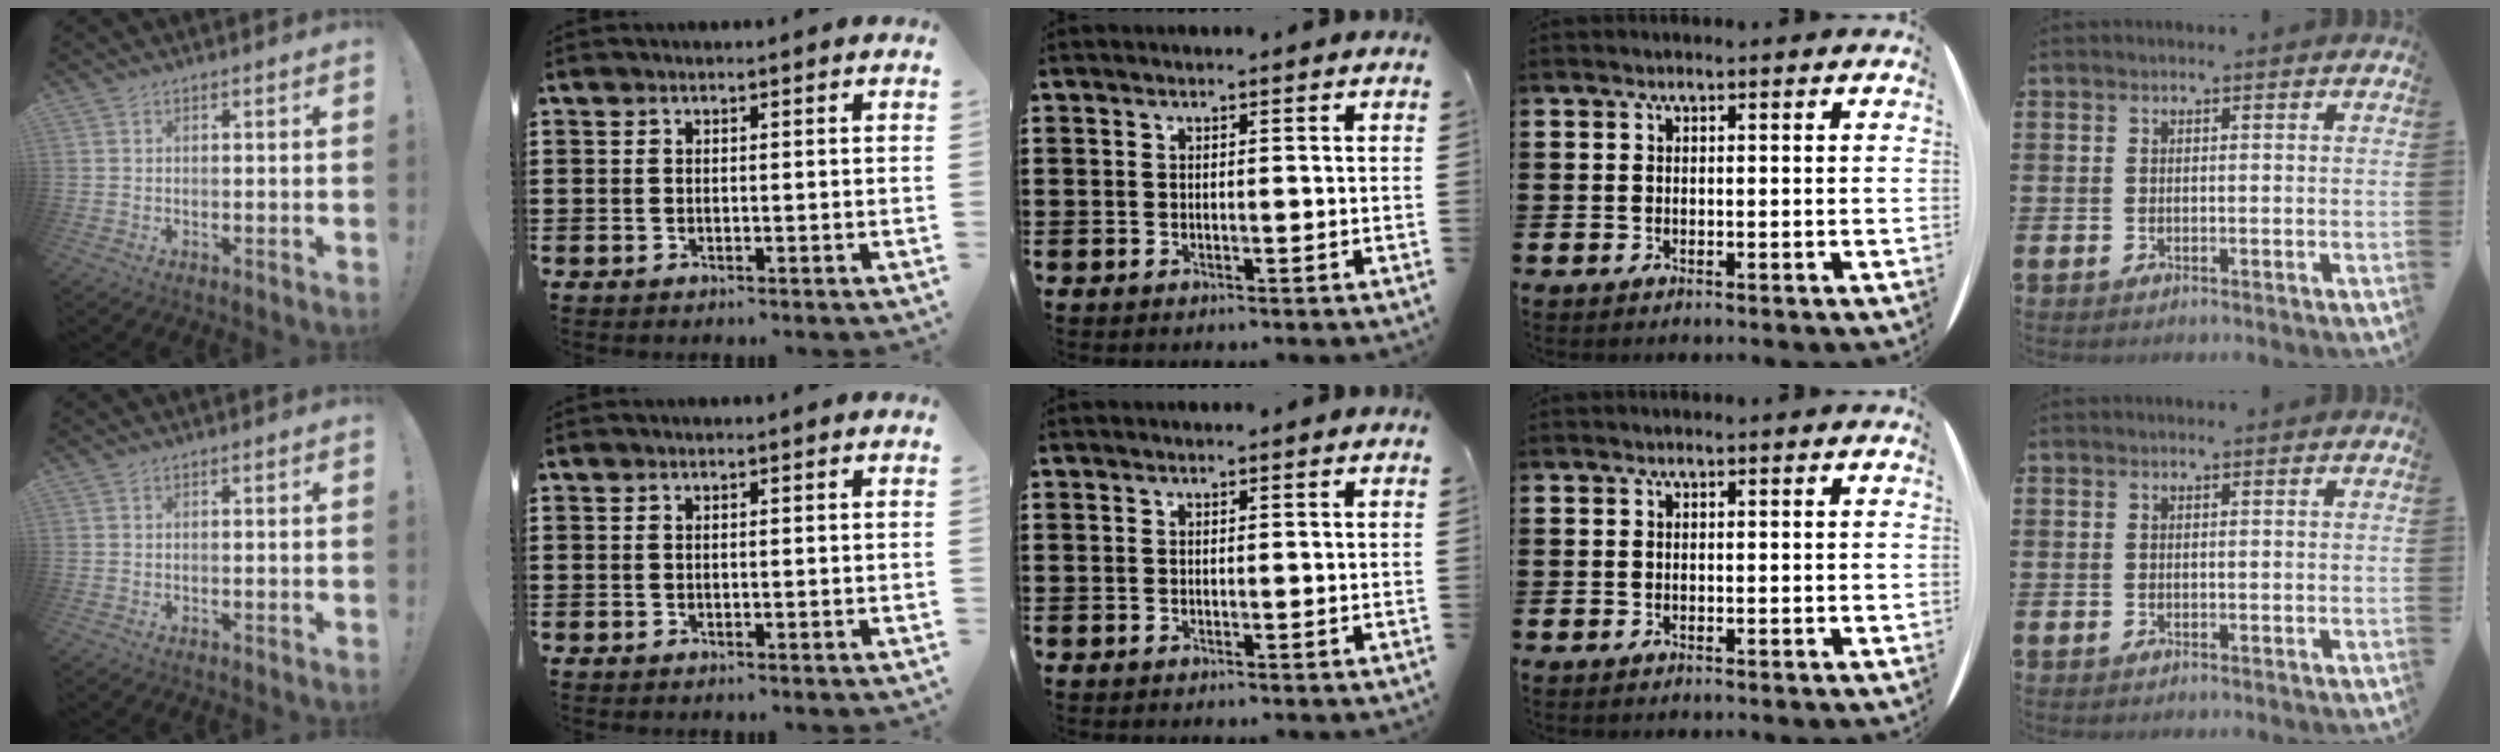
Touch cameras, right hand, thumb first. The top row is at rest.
{}